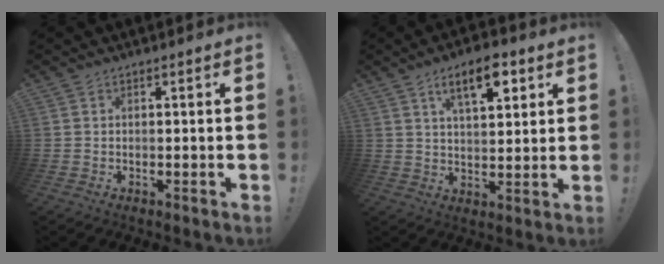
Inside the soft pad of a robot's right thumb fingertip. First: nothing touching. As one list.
[{"total": 10.6, "force": [5.4, 4.2, 8.1], "torque": [-0.121, -0.014, 0.089]}]